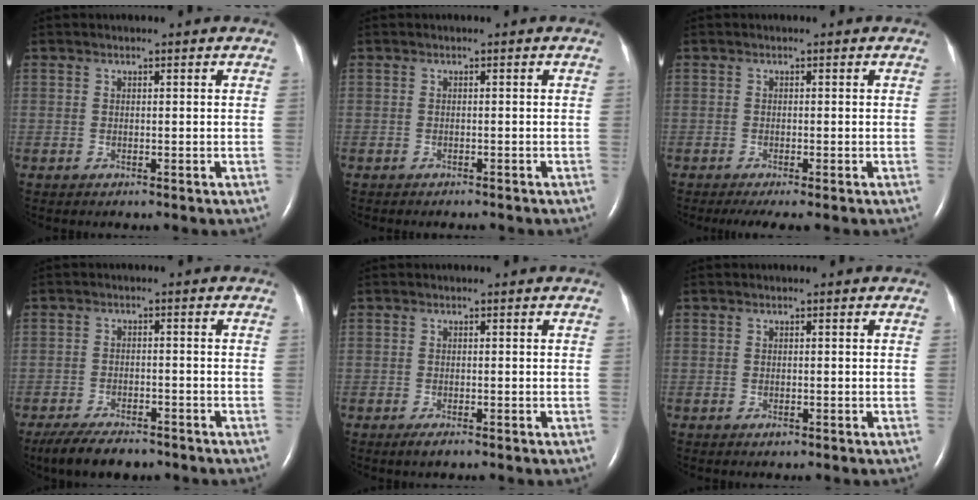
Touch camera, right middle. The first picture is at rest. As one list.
[{"total": 3.3, "force": [-3.0, 0.8, 1.3], "torque": [-0.022, -0.005, -0.031]}, {"total": 3.8, "force": [-2.8, 0.4, 2.5], "torque": [-0.040, -0.011, -0.042]}, {"total": 7.9, "force": [-6.4, 2.6, 3.8], "torque": [-0.069, -0.010, -0.101]}, {"total": 1.5, "force": [-1.0, 0.3, 1.0], "torque": [-0.025, -0.004, -0.015]}, {"total": 0.6, "force": [-0.3, 0.2, 0.4], "torque": [-0.008, 0.000, -0.004]}]